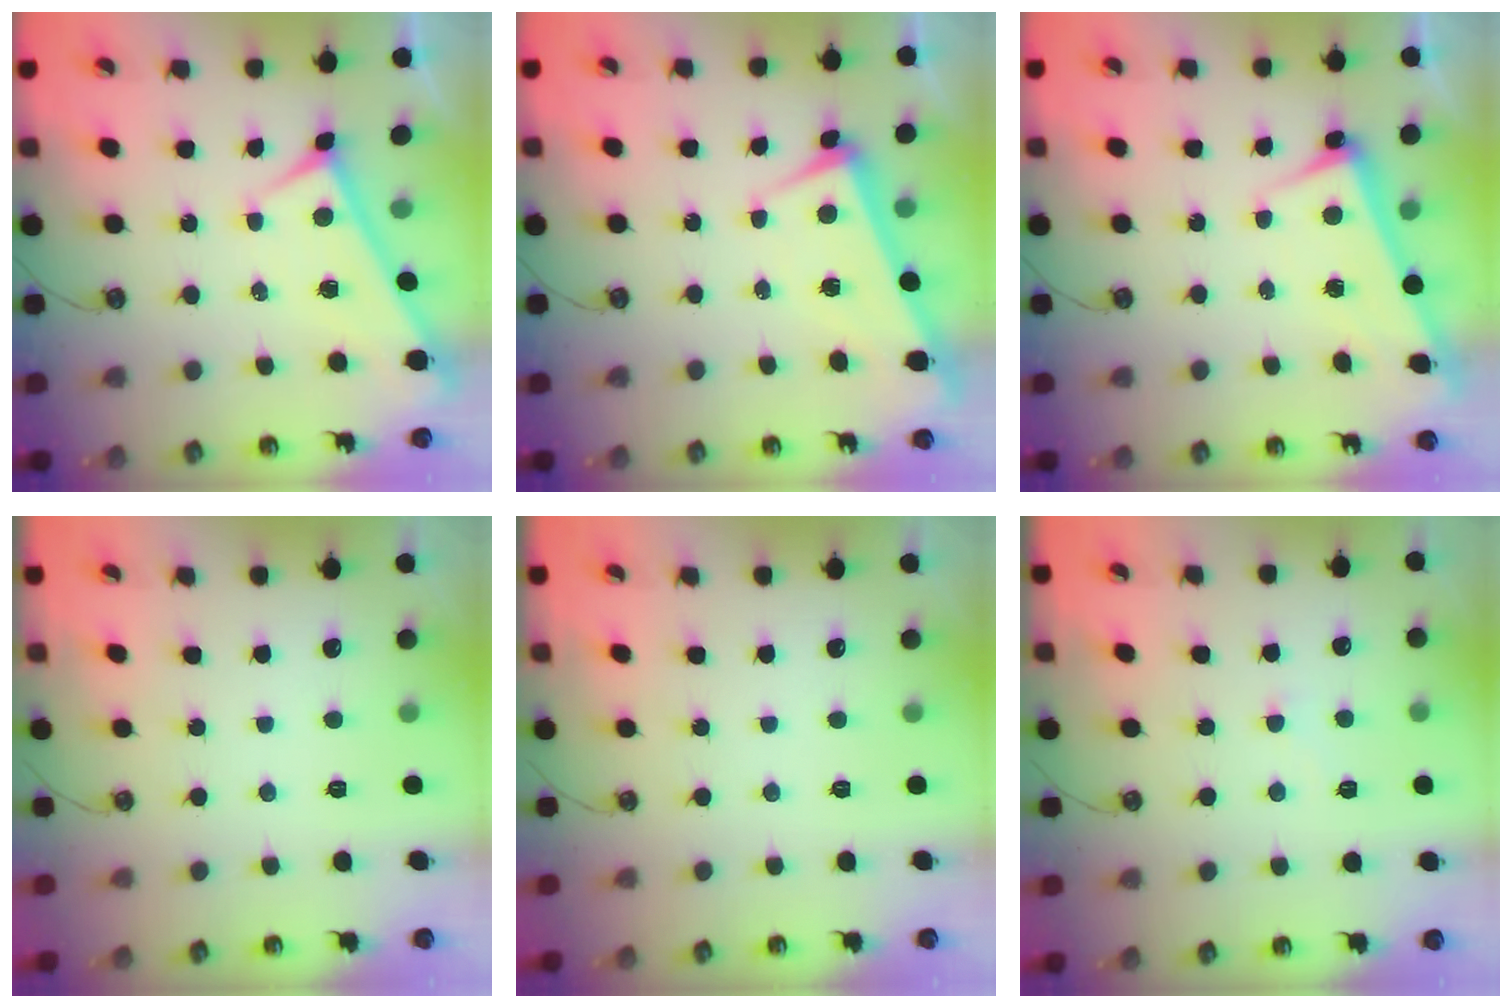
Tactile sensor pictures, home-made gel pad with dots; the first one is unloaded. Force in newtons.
{"total": 0.8, "press": 0.6, "slide": 0.6}
{"total": 2.6, "press": 2.5, "slide": 0.7}
{"total": 0.0}
{"total": 0.0}
{"total": 2.9, "press": 2.8, "slide": 0.8}